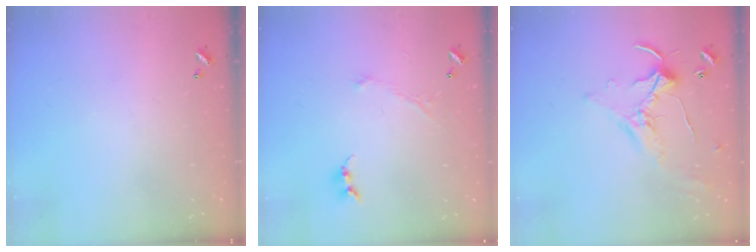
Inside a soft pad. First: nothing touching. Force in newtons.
{"total": 1.1, "press": 1.0, "slide": 0.6}
{"total": 1.0, "press": 0.5, "slide": 0.8}